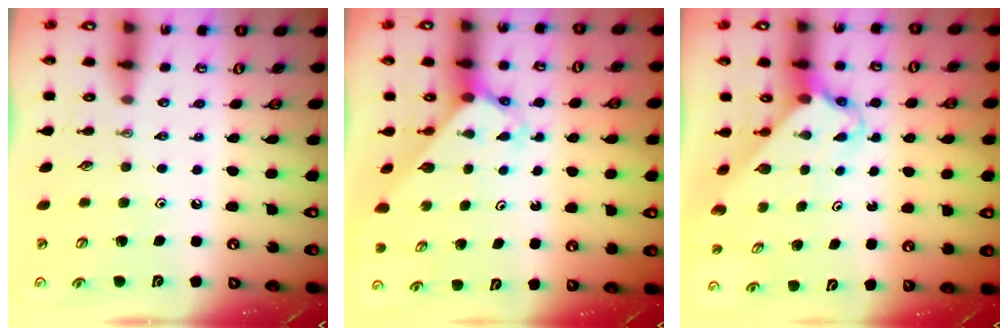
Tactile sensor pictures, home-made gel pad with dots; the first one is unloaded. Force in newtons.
{"total": 2.6, "press": 2.6, "slide": 0.2}
{"total": 2.3, "press": 2.3, "slide": 0.2}